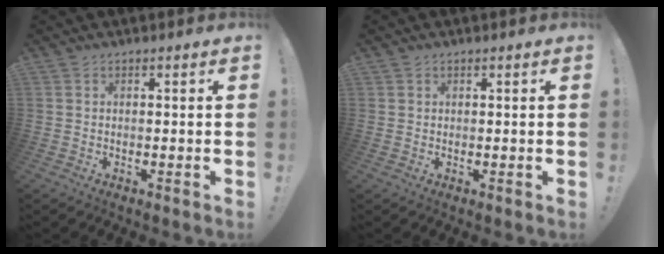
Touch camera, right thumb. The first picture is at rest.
{"total": 0.6, "force": [0.4, 0.5, -0.2], "torque": [0.006, 0.000, 0.007]}